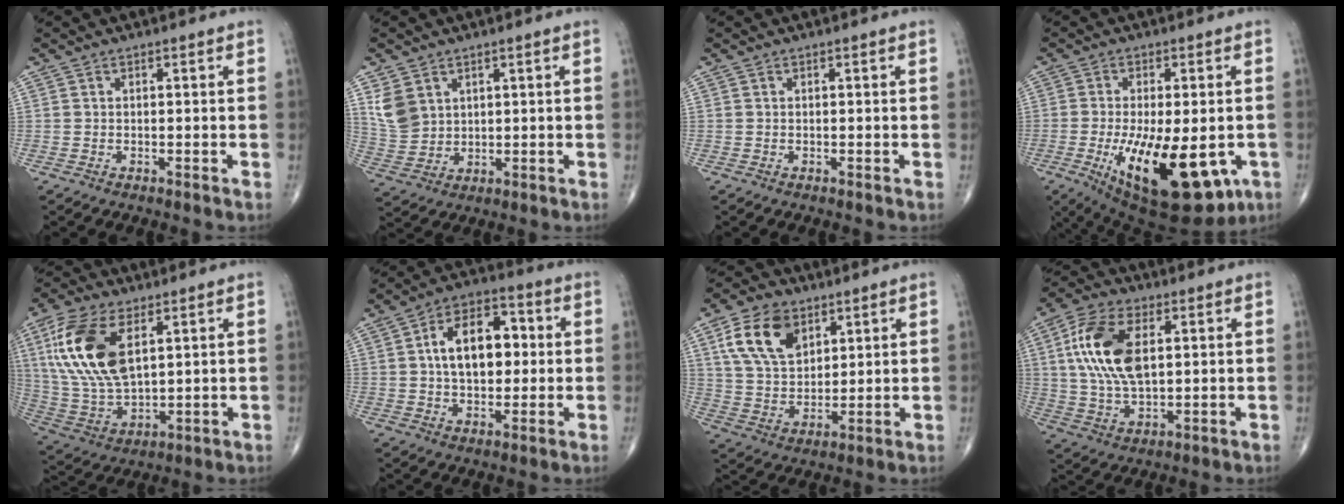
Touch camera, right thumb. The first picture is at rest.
{"total": 6.3, "force": [2.8, 4.8, 3.0], "torque": [-0.050, -0.011, 0.070]}
{"total": 0.0}
{"total": 20.2, "force": [-6.5, 8.6, 17.1], "torque": [-0.253, -0.021, -0.079]}
{"total": 17.9, "force": [6.1, 9.2, 14.1], "torque": [-0.291, -0.016, 0.123]}
{"total": 13.5, "force": [1.6, 8.3, 10.6], "torque": [-0.145, 0.020, 0.020]}
{"total": 13.3, "force": [6.1, 8.4, 8.2], "torque": [-0.133, -0.020, 0.120]}
{"total": 15.0, "force": [3.4, 7.9, 12.3], "torque": [-0.242, 0.001, 0.066]}